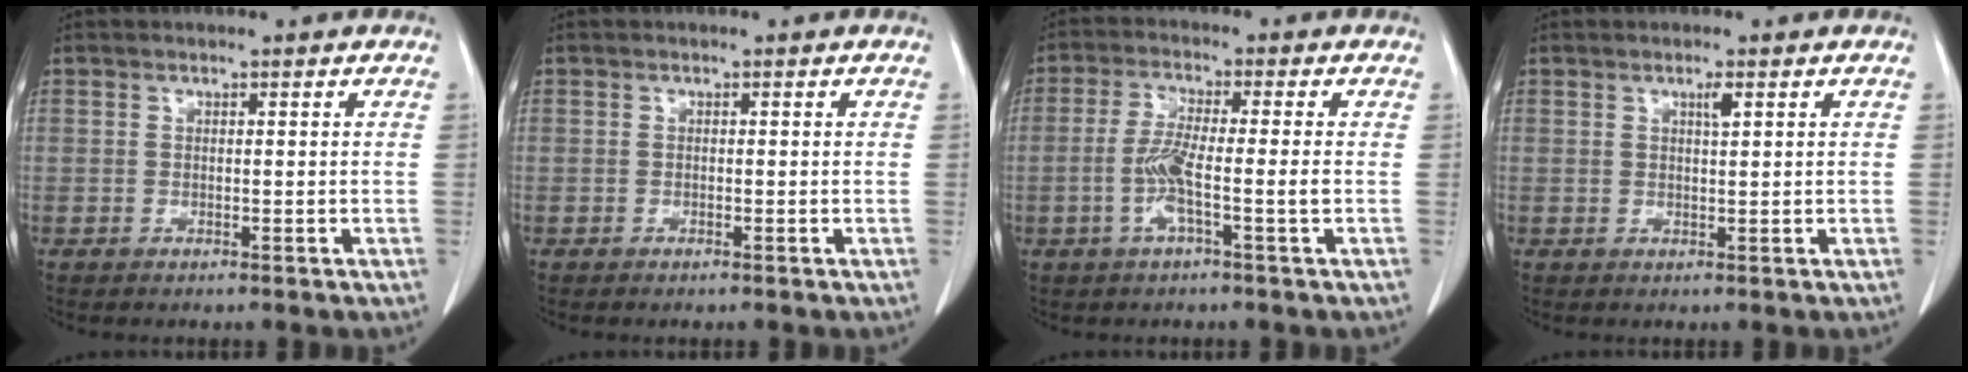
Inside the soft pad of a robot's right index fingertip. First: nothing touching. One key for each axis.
{"total": 0.0}
{"total": 5.7, "fx": -1.6, "fy": -0.2, "fz": 5.5, "tx": -0.111, "ty": -0.001, "tz": -0.033}
{"total": 1.3, "fx": 0.7, "fy": 0.1, "fz": 1.1, "tx": -0.020, "ty": -0.001, "tz": 0.011}